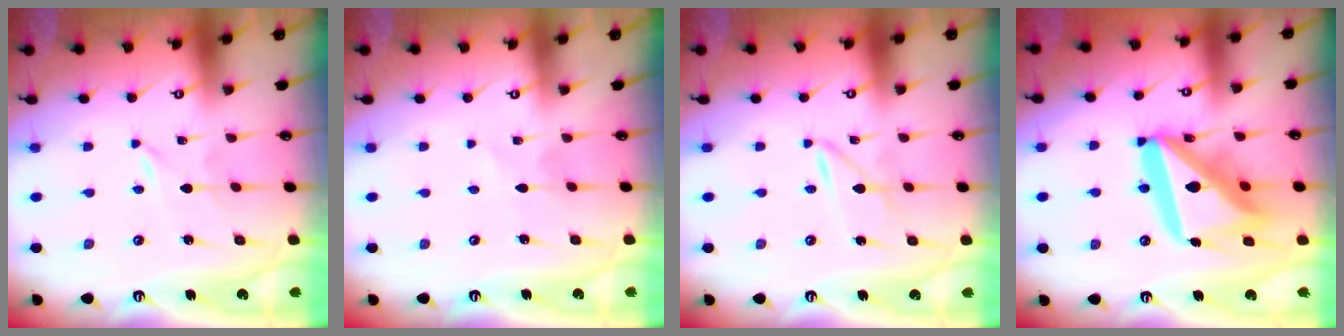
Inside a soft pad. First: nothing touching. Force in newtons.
{"total": 2.9, "press": 2.8, "slide": 0.4}
{"total": 2.2, "press": 2.1, "slide": 0.3}
{"total": 23.1, "press": 23.0, "slide": 2.7}